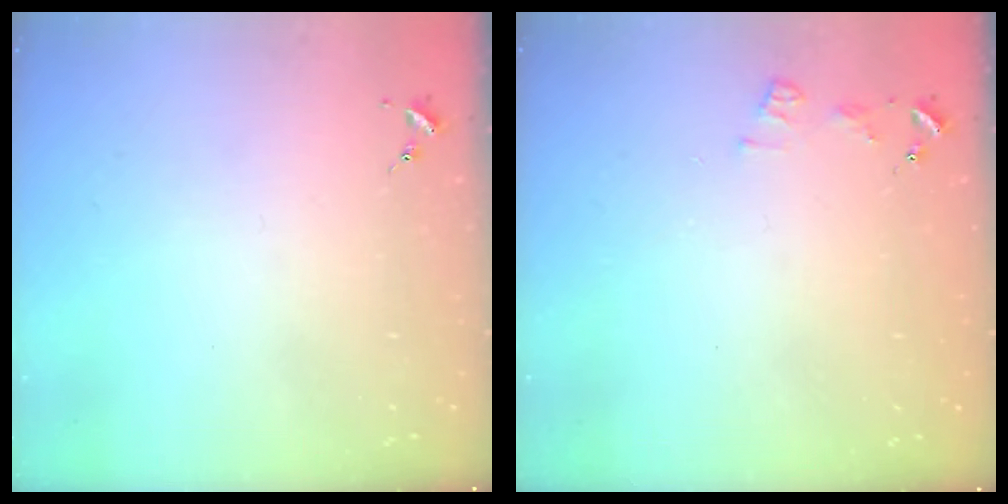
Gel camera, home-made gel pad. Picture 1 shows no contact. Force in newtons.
{"total": 5.2, "press": 5.2, "slide": 0.7}